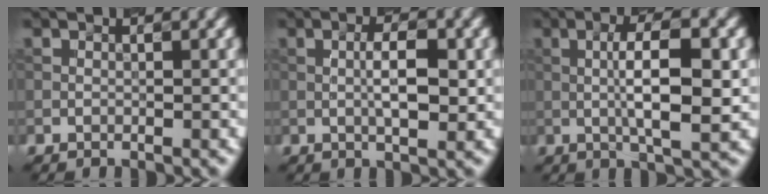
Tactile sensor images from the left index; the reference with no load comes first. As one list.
[{"total": 4.2, "force": [0.2, 1.2, 4.0], "torque": [-0.073, 0.003, 0.003]}, {"total": 7.0, "force": [0.2, 1.7, 6.8], "torque": [-0.114, 0.004, 0.001]}]